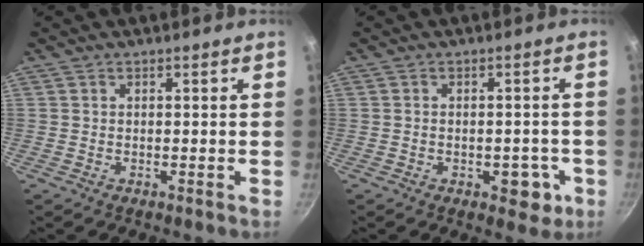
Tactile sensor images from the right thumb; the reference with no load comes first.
{"total": 5.5, "force": [-1.9, 3.2, 4.0], "torque": [-0.025, 0.010, -0.020]}